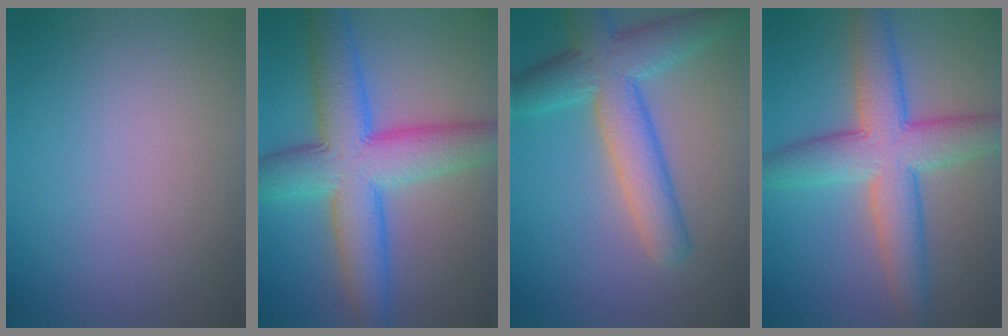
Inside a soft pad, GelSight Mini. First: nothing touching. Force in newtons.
{"total": 9.8, "press": 9.8, "slide": 0.3}
{"total": 7.1, "press": 7.1, "slide": 0.1}
{"total": 8.0, "press": 8.0, "slide": 0.3}